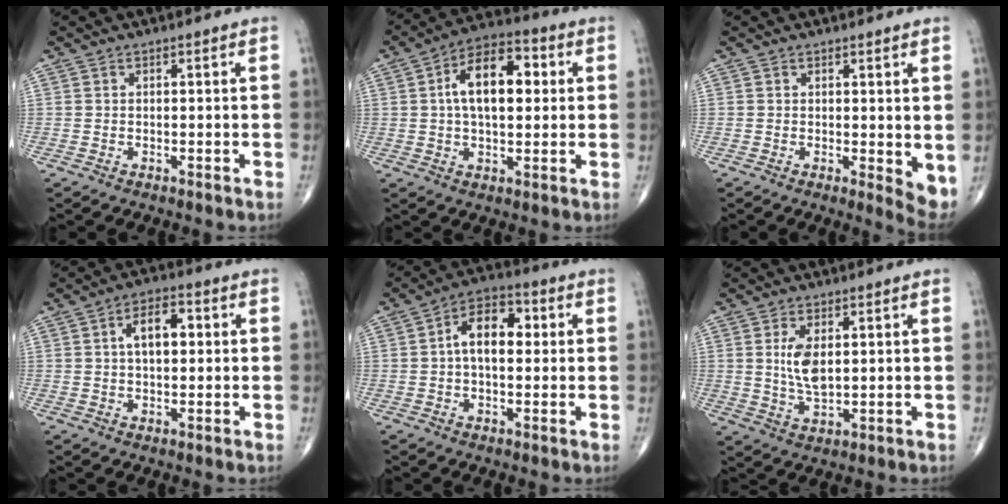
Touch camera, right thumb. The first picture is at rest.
{"total": 13.3, "force": [2.3, 7.2, 11.0], "torque": [-0.164, 0.019, 0.031]}
{"total": 4.3, "force": [0.7, 1.6, 3.9], "torque": [-0.049, -0.015, 0.011]}
{"total": 7.2, "force": [1.3, 3.8, 5.9], "torque": [-0.087, 0.014, 0.018]}
{"total": 9.5, "force": [1.0, 5.6, 7.6], "torque": [-0.110, 0.027, 0.008]}
{"total": 6.4, "force": [1.3, 3.2, 5.4], "torque": [-0.099, -0.011, 0.032]}